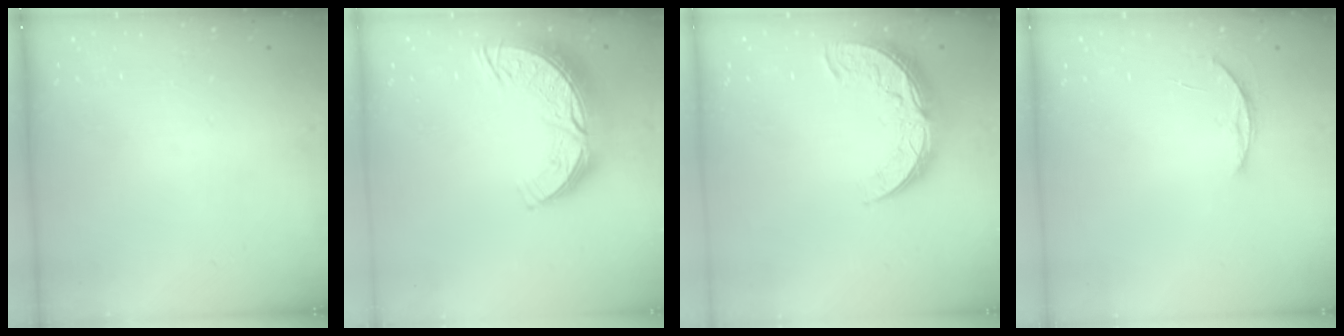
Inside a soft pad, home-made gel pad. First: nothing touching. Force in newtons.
{"total": 17.3, "press": 17.2, "slide": 1.2}
{"total": 11.4, "press": 11.3, "slide": 0.8}
{"total": 3.7, "press": 3.7, "slide": 0.5}